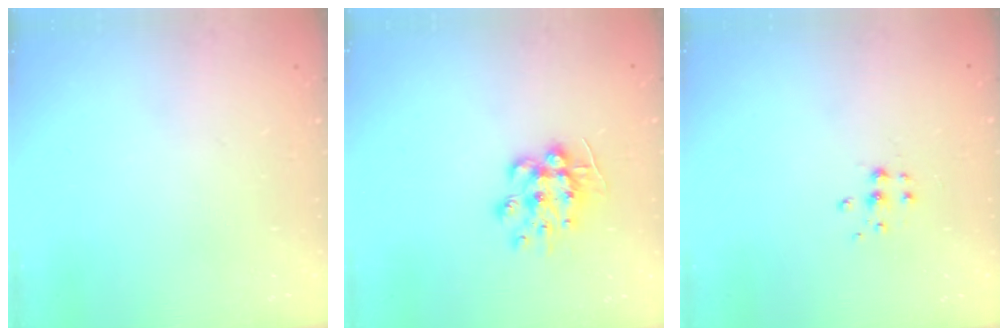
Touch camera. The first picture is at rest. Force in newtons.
{"total": 9.8, "press": 9.8, "slide": 0.5}
{"total": 5.3, "press": 5.3, "slide": 0.5}